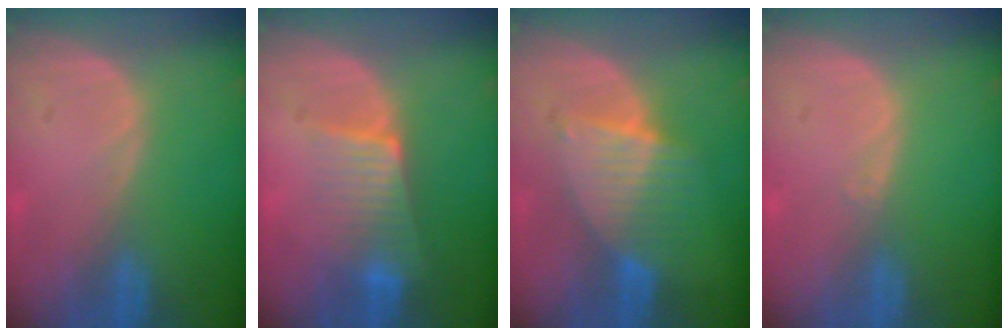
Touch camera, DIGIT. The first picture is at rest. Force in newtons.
{"total": 6.6, "press": 5.9, "slide": 2.9}
{"total": 6.3, "press": 6.2, "slide": 1.0}
{"total": 0.6, "press": 0.4, "slide": 0.4}